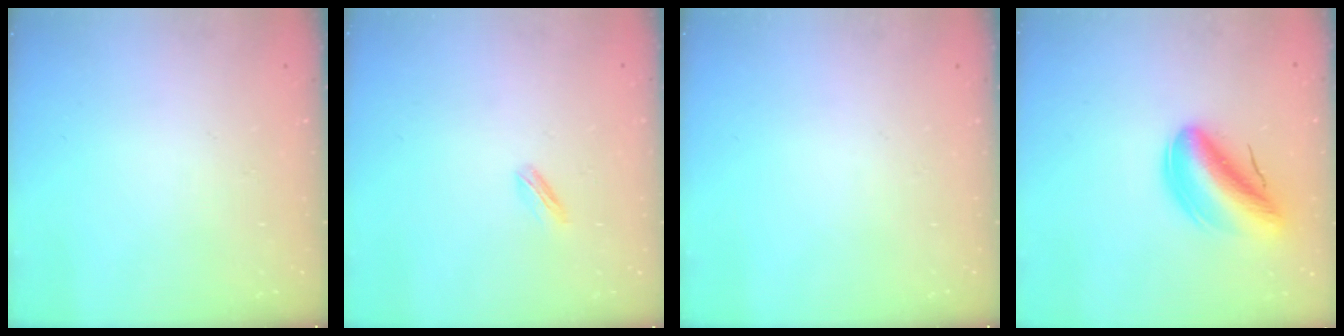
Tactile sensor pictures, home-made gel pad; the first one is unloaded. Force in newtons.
{"total": 2.2, "press": 2.2, "slide": 0.5}
{"total": 0.0}
{"total": 13.0, "press": 12.5, "slide": 3.7}